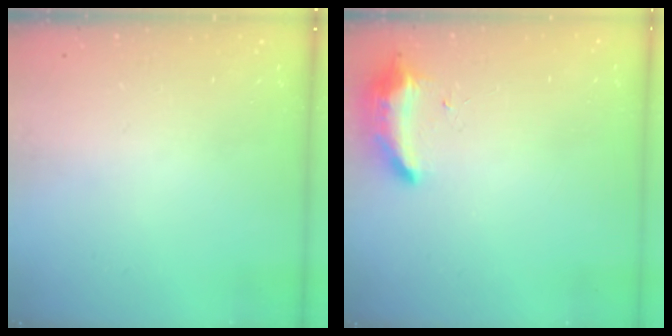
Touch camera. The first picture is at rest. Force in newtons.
{"total": 8.2, "press": 8.2, "slide": 0.7}